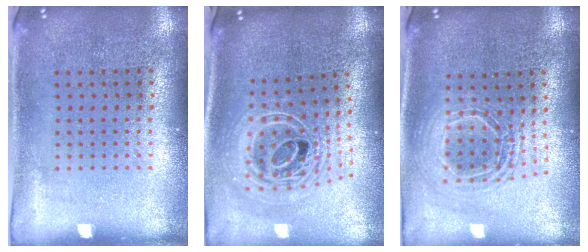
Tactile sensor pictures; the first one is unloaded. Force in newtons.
{"total": 2.6, "press": 1.9, "slide": 1.8}
{"total": 1.9, "press": 1.6, "slide": 1.0}